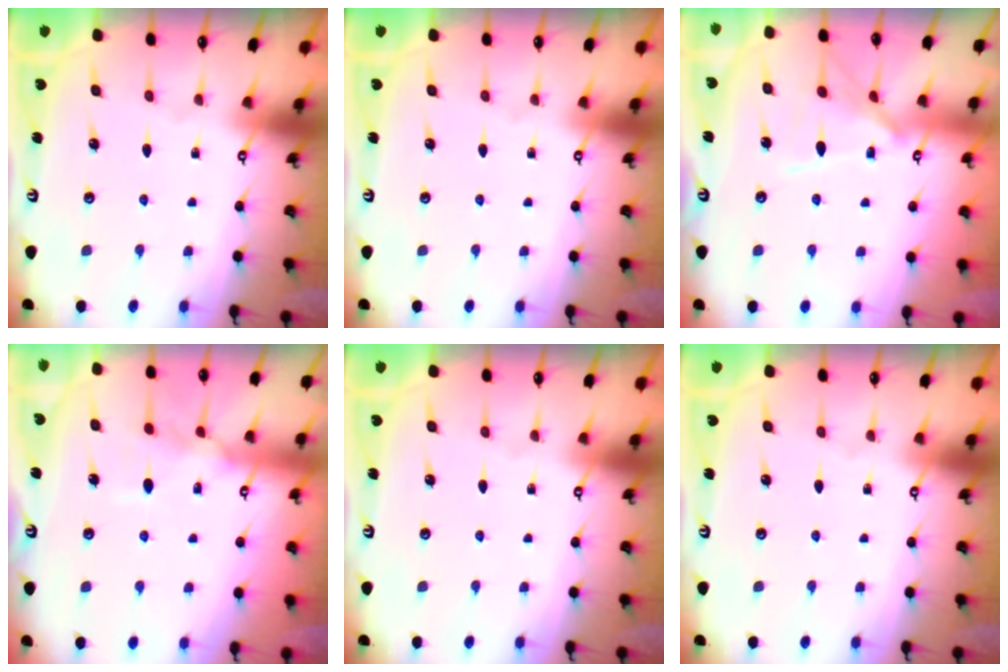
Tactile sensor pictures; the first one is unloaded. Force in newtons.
{"total": 0.0}
{"total": 11.3, "press": 11.3, "slide": 0.9}
{"total": 10.1, "press": 10.1, "slide": 0.8}
{"total": 0.0}
{"total": 0.0}